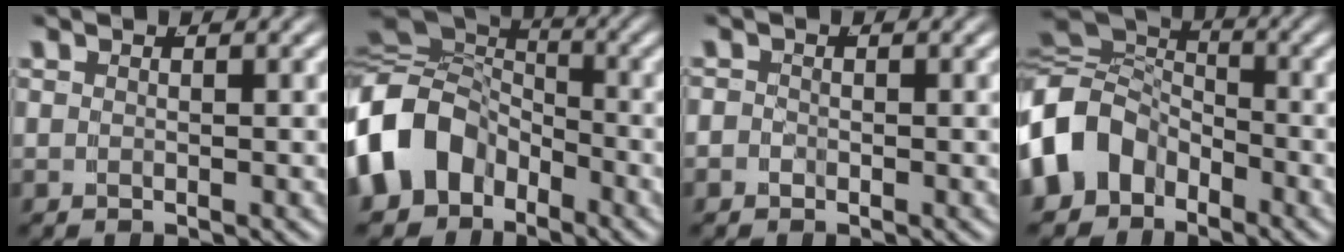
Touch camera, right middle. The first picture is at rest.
{"total": 11.1, "force": [-2.5, 9.3, 5.4], "torque": [-0.143, -0.029, -0.041]}
{"total": 1.3, "force": [-0.7, 1.0, 0.1], "torque": [-0.009, -0.012, -0.012]}
{"total": 10.9, "force": [-1.4, 9.4, 5.4], "torque": [-0.141, -0.027, -0.028]}